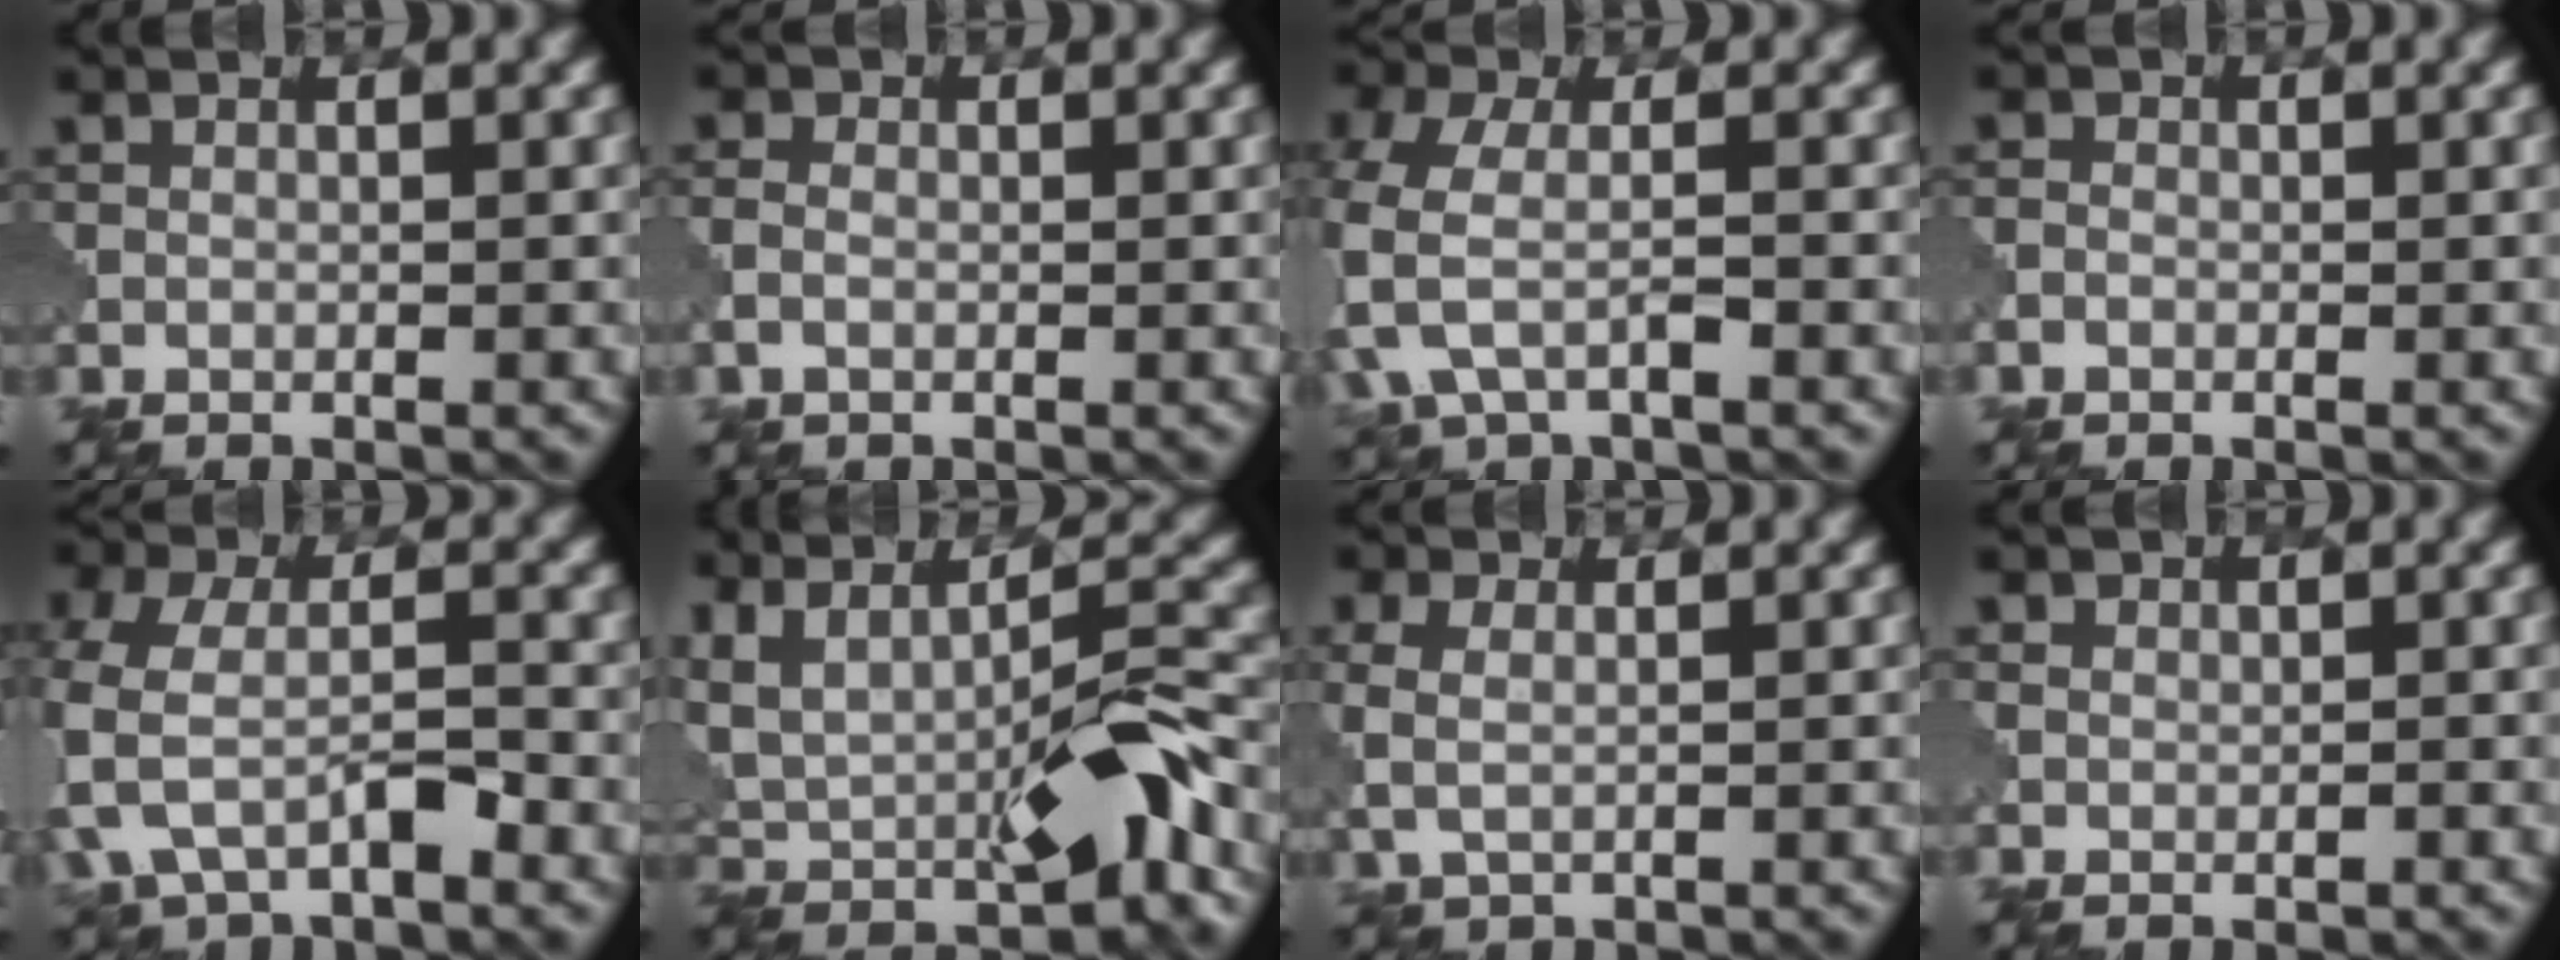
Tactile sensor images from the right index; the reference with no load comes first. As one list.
[{"total": 1.4, "force": [-0.4, 1.1, 0.9], "torque": [-0.020, 0.003, -0.014]}, {"total": 5.2, "force": [-2.0, 2.5, 4.0], "torque": [-0.109, -0.004, -0.049]}, {"total": 1.1, "force": [-0.5, 0.9, 0.4], "torque": [-0.005, -0.002, -0.009]}, {"total": 6.5, "force": [-2.8, 3.3, 4.8], "torque": [-0.117, -0.006, -0.060]}, {"total": 10.2, "force": [0.2, 4.3, 9.2], "torque": [-0.163, -0.012, 0.007]}, {"total": 2.8, "force": [0.2, 1.8, 2.1], "torque": [-0.057, 0.000, 0.006]}, {"total": 1.5, "force": [0.5, 1.3, 0.5], "torque": [-0.007, -0.001, 0.004]}]